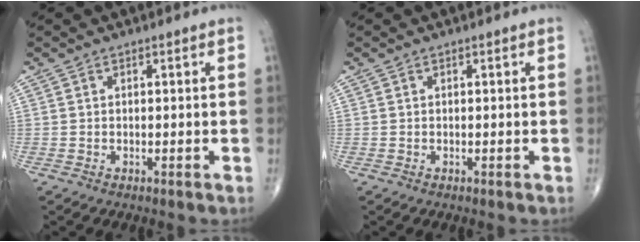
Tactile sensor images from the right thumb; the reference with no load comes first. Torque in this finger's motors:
{"motor_torque": [-0.07, 0.07, 0.02, -0.05, 0.04]}